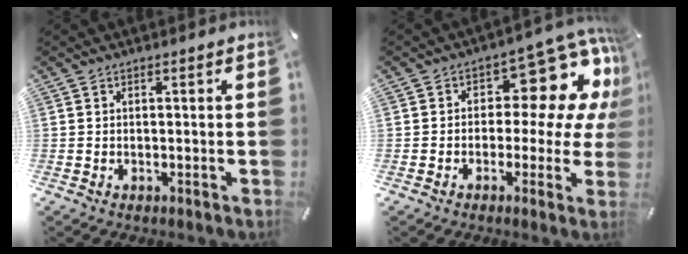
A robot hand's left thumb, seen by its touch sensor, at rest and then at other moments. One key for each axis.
{"total": 13.3, "fx": 5.5, "fy": 7.4, "fz": 9.6, "tx": -0.114, "ty": -0.052, "tz": 0.088}